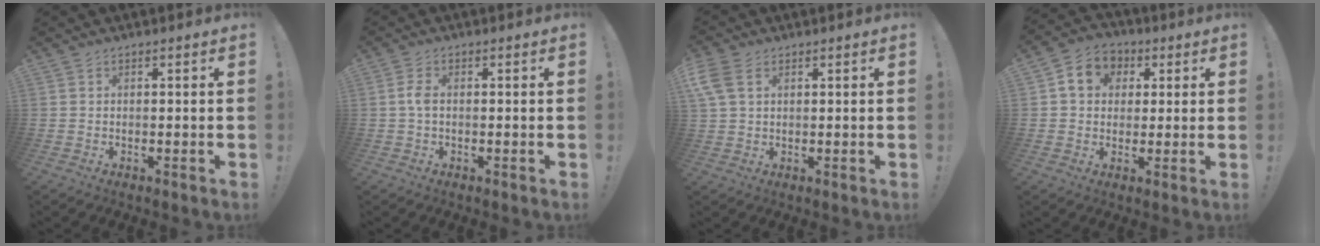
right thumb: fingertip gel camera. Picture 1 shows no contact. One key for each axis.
{"total": 3.0, "fx": -0.3, "fy": 1.4, "fz": 2.6, "tx": -0.051, "ty": 0.011, "tz": -0.003}
{"total": 6.0, "fx": 2.4, "fy": 3.6, "fz": 4.1, "tx": -0.084, "ty": -0.005, "tz": 0.046}
{"total": 9.0, "fx": 2.4, "fy": 7.8, "fz": 3.8, "tx": -0.058, "ty": 0.009, "tz": 0.050}